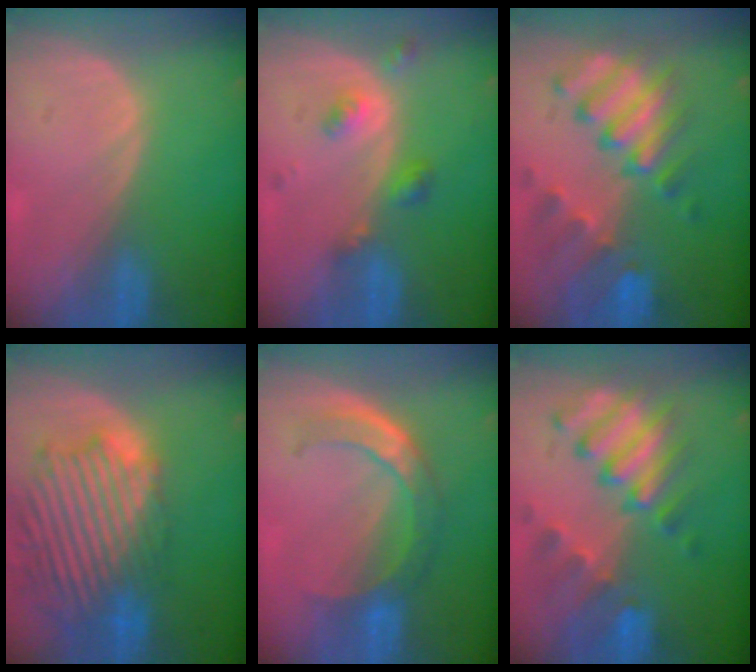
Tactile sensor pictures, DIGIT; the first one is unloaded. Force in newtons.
{"total": 4.5, "press": 4.0, "slide": 1.9}
{"total": 10.2, "press": 8.9, "slide": 5.0}
{"total": 14.0, "press": 12.0, "slide": 7.1}
{"total": 7.8, "press": 6.7, "slide": 4.0}
{"total": 10.1, "press": 8.9, "slide": 4.8}